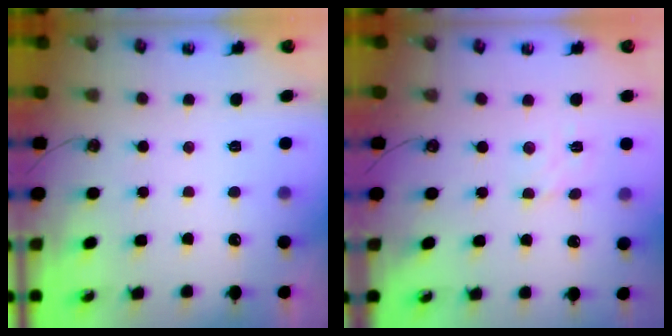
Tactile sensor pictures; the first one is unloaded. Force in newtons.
{"total": 2.9, "press": 2.8, "slide": 0.5}